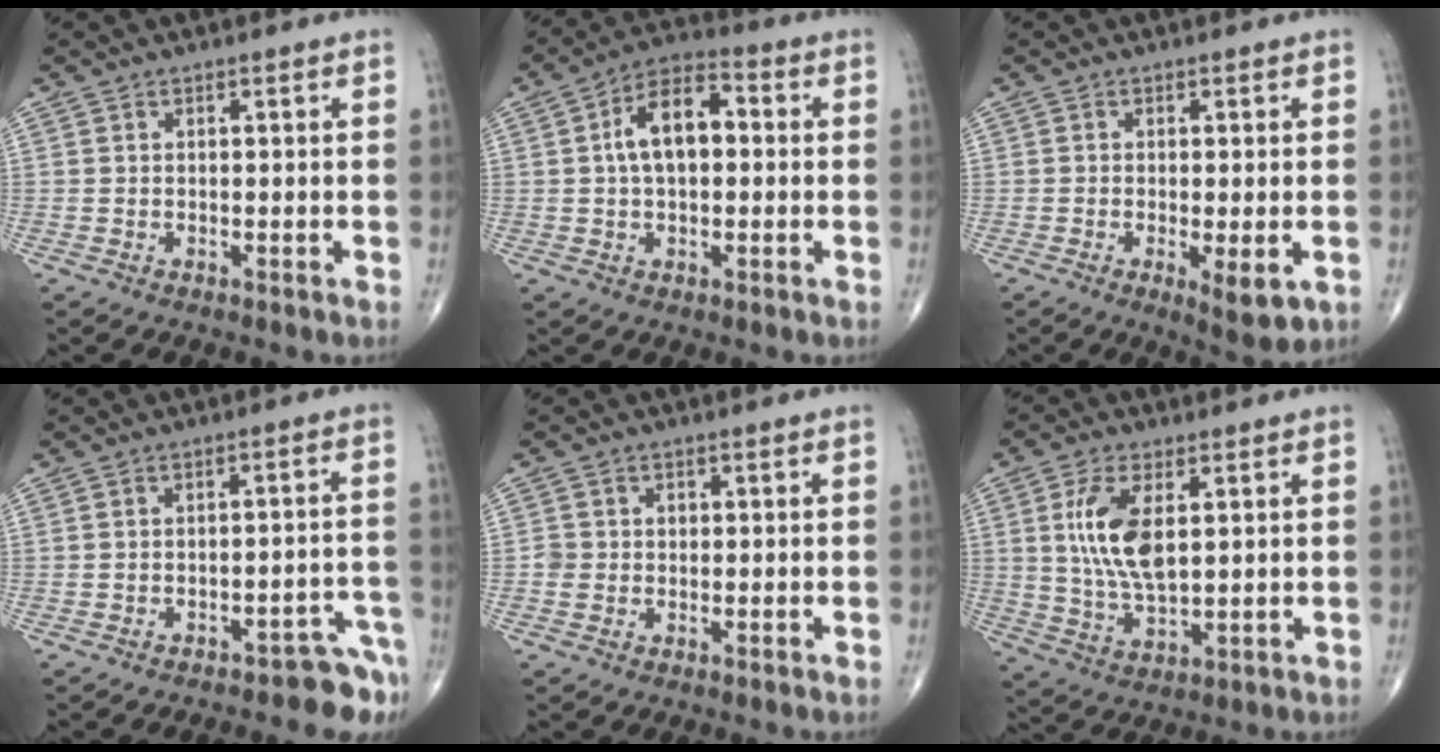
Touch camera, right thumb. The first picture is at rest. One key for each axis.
{"total": 10.8, "fx": 1.2, "fy": 6.1, "fz": 8.8, "tx": -0.145, "ty": 0.027, "tz": 0.012}
{"total": 5.8, "fx": -1.7, "fy": 1.8, "fz": 5.3, "tx": -0.083, "ty": -0.016, "tz": -0.024}
{"total": 8.4, "fx": -6.8, "fy": 3.2, "fz": 3.9, "tx": -0.017, "ty": 0.073, "tz": -0.086}
{"total": 2.5, "fx": -0.1, "fy": 2.3, "fz": 1.0, "tx": -0.008, "ty": 0.010, "tz": -0.001}
{"total": 11.3, "fx": 2.5, "fy": 5.4, "fz": 9.6, "tx": -0.189, "ty": -0.014, "tz": 0.053}